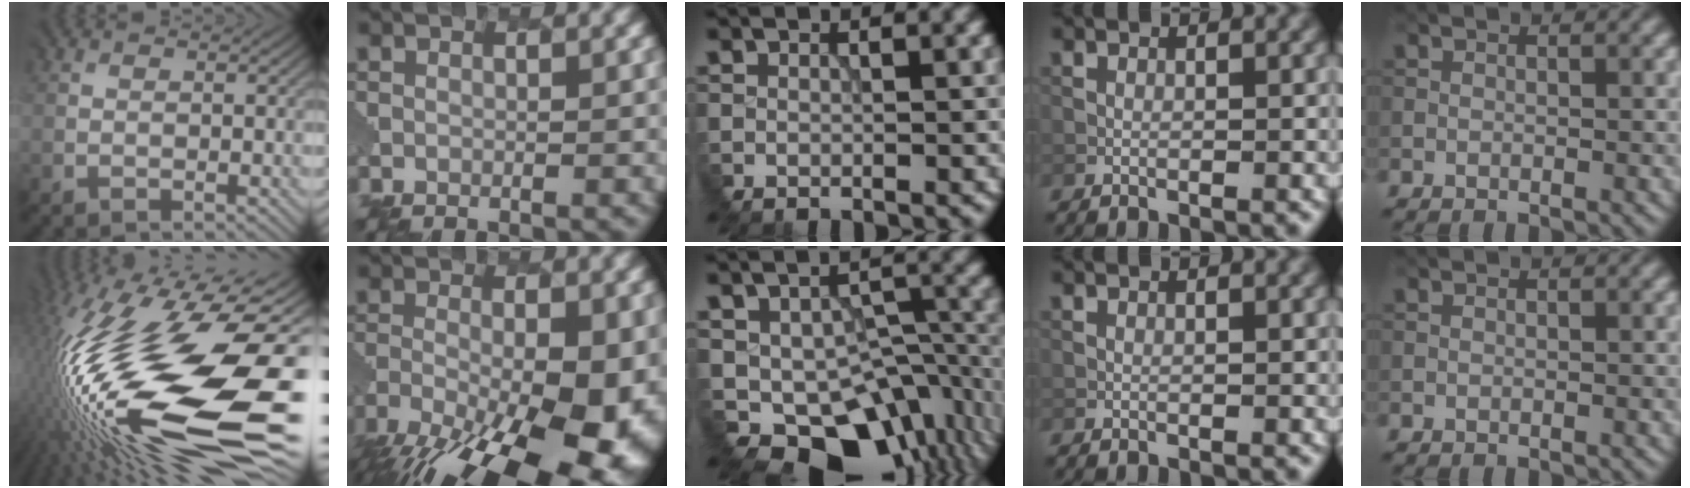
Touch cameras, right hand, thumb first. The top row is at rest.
{"thumb": {"total": 21.0, "force": [-2.3, 8.9, 18.8], "torque": [-0.385, -0.023, -0.051]}, "index": {"total": 16.5, "force": [-8.0, 6.9, 12.6], "torque": [-0.217, -0.039, -0.113]}, "middle": {"total": 9.6, "force": [-4.7, 6.5, 5.4], "torque": [-0.066, -0.027, -0.048]}}